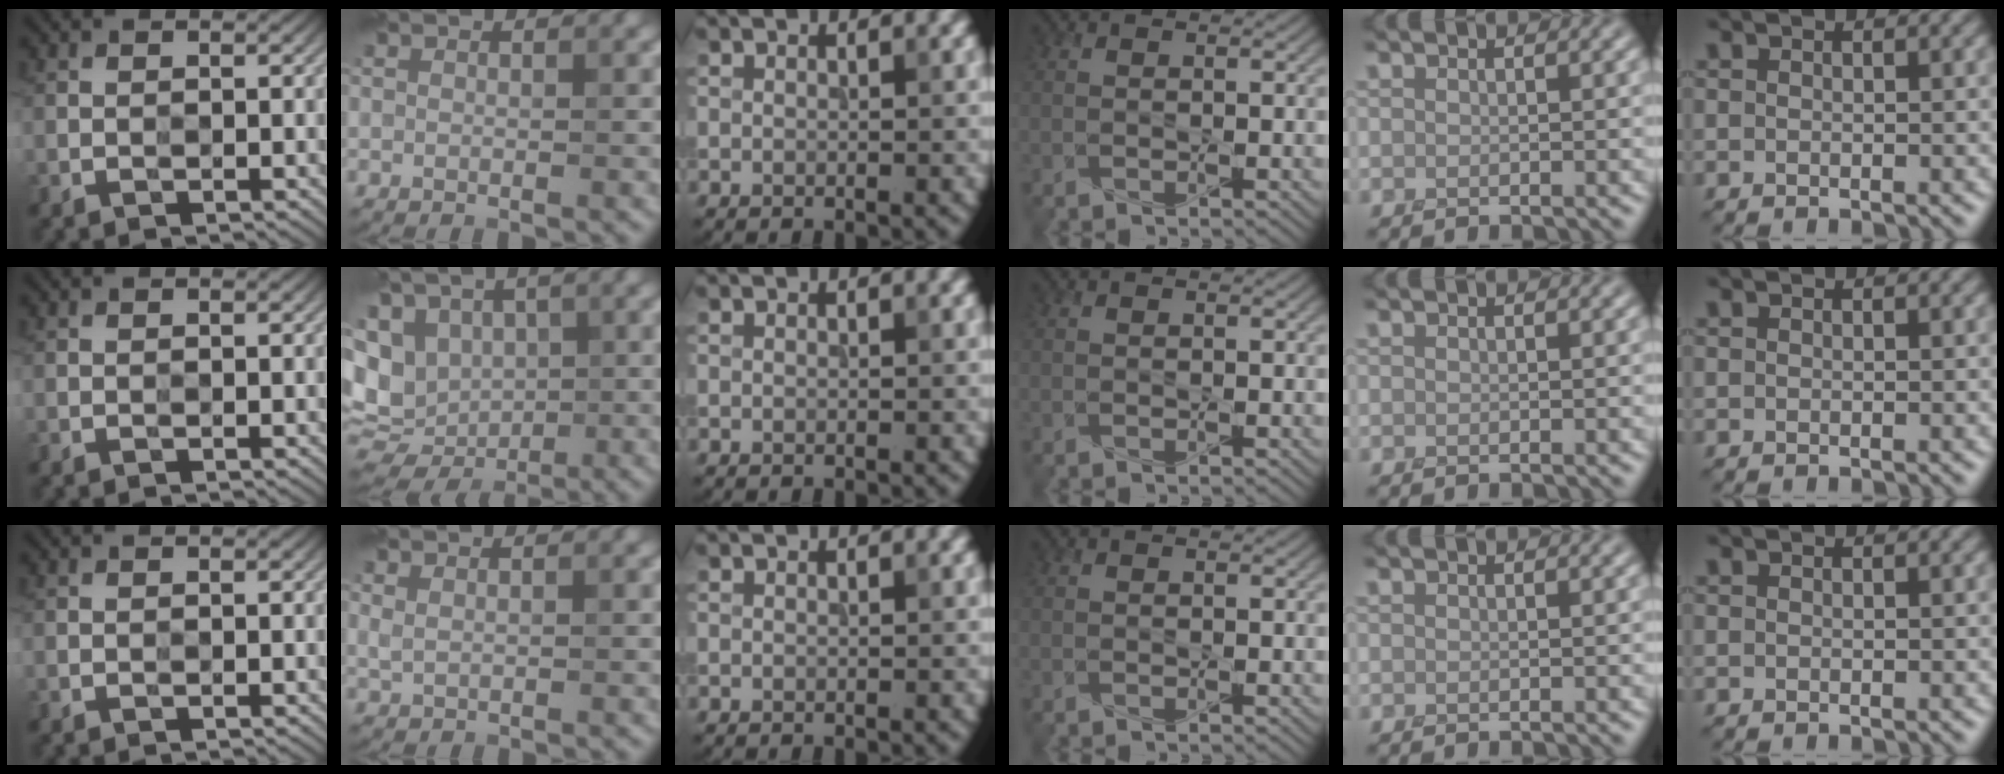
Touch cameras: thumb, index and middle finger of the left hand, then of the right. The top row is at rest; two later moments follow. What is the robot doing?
{"motion": "press", "object": "toy piano key"}